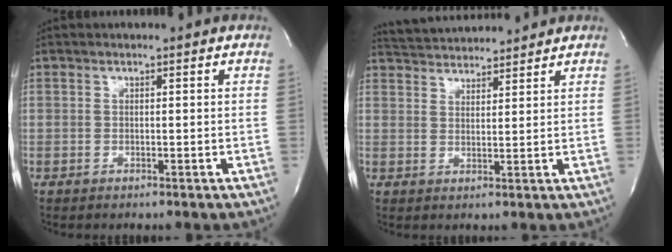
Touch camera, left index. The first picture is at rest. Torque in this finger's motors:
{"motor_torque": [-0.09, -0.18, 0.02, 0.02]}